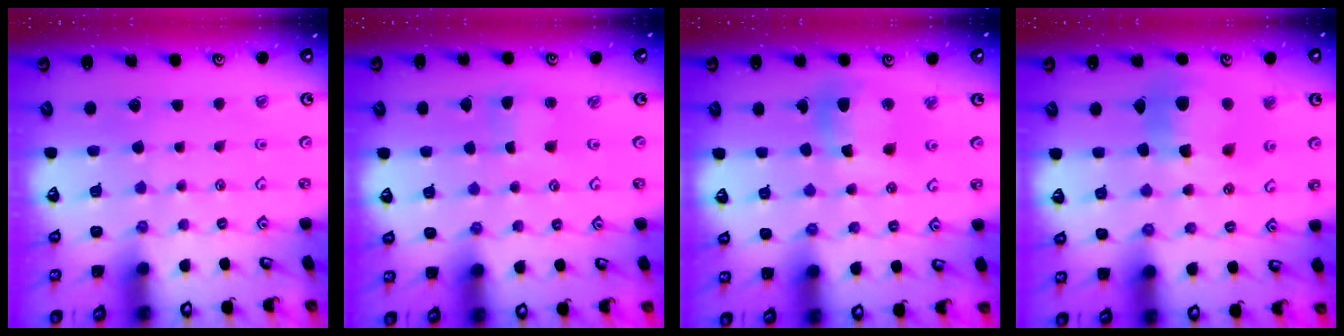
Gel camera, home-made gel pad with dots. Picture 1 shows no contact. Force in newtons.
{"total": 1.5, "press": 1.5, "slide": 0.1}
{"total": 11.1, "press": 11.0, "slide": 1.2}
{"total": 12.0, "press": 11.9, "slide": 1.4}